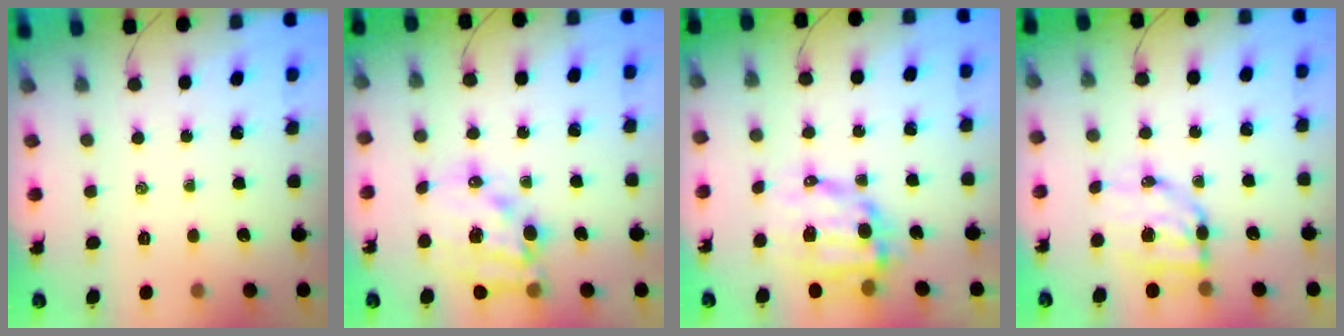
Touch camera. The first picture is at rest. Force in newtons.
{"total": 15.7, "press": 15.3, "slide": 3.8}
{"total": 11.3, "press": 11.1, "slide": 2.4}
{"total": 7.9, "press": 7.7, "slide": 1.4}